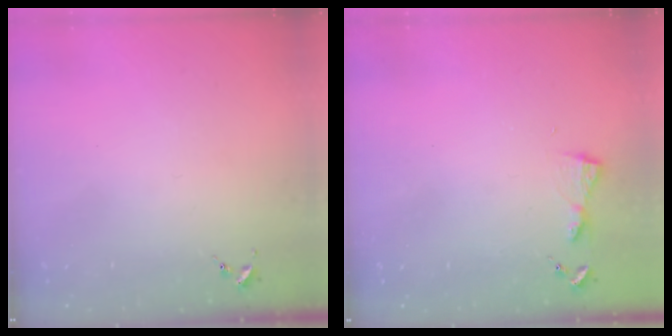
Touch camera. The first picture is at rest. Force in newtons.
{"total": 3.9, "press": 3.9, "slide": 0.4}